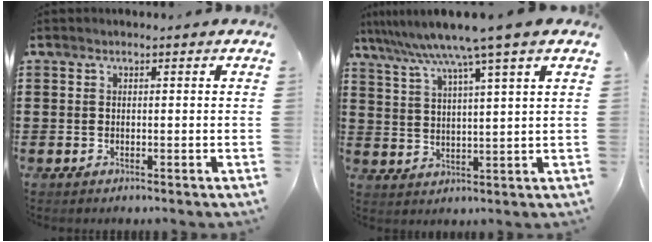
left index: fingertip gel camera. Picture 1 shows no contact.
{"total": 7.4, "force": [5.7, -1.2, 4.6], "torque": [-0.108, -0.031, 0.091]}